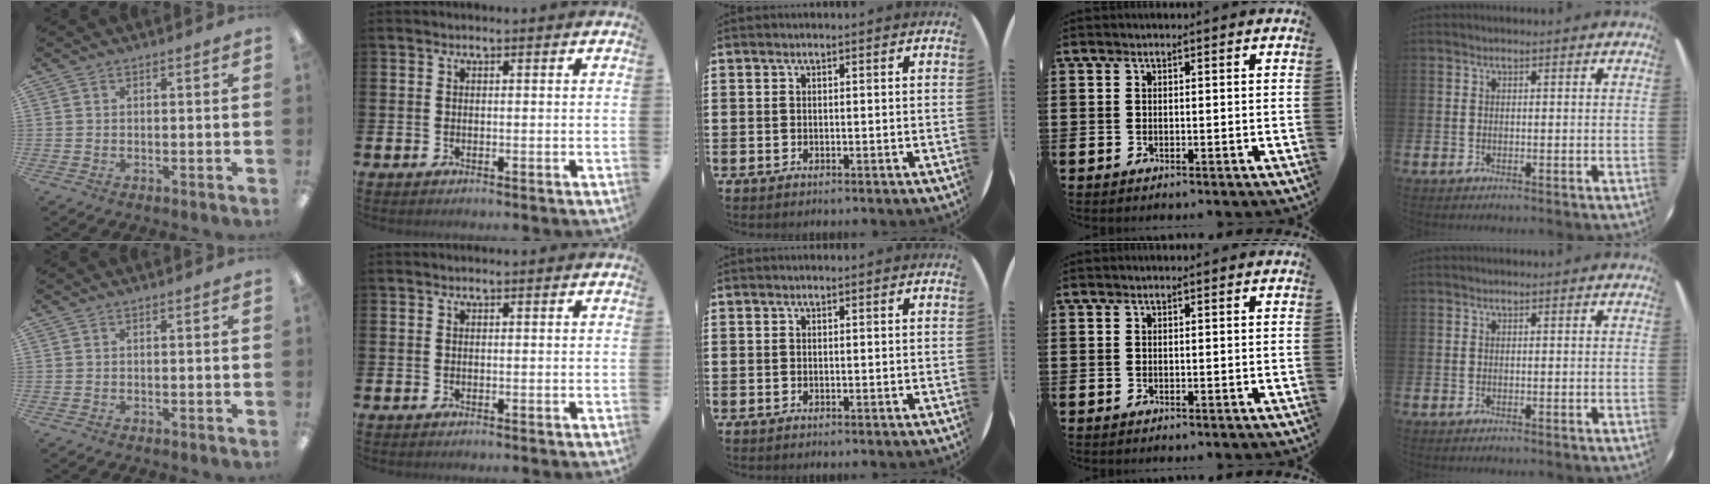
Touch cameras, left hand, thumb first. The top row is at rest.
{}